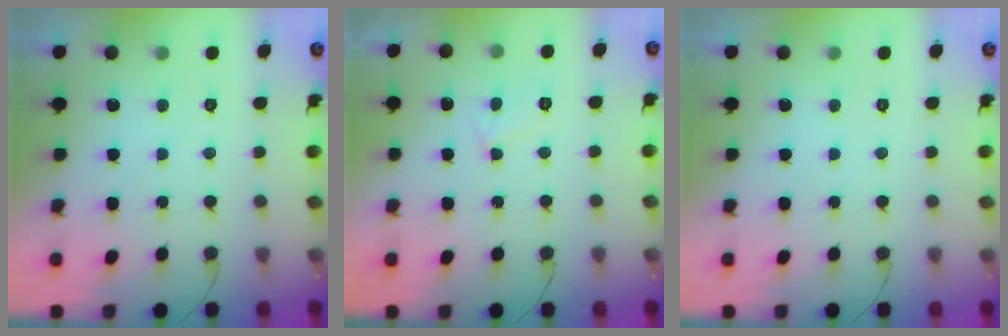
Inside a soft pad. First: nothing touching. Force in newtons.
{"total": 5.0, "press": 4.9, "slide": 0.6}
{"total": 0.0}